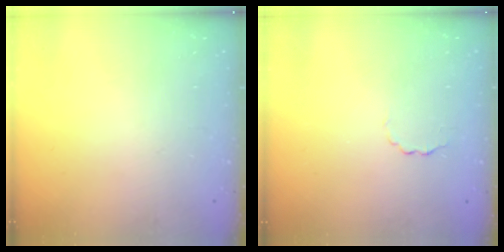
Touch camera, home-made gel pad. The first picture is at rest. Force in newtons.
{"total": 1.5, "press": 1.4, "slide": 0.5}